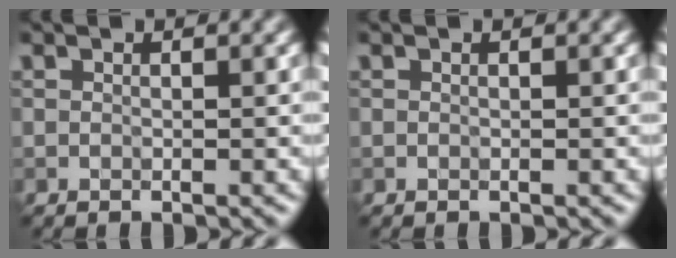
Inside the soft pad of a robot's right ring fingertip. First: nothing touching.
{"total": 0.0}